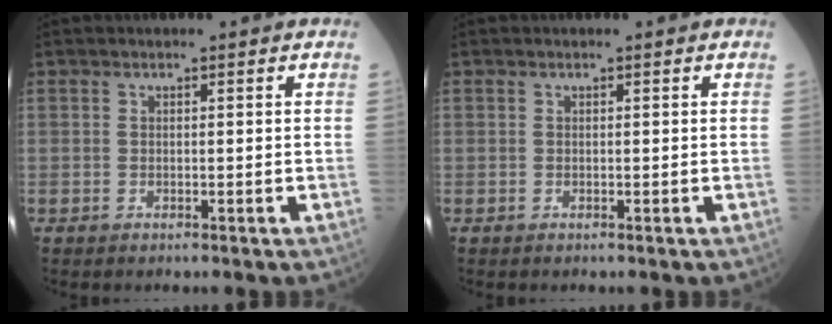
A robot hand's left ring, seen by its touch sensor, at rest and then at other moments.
{"total": 0.0}